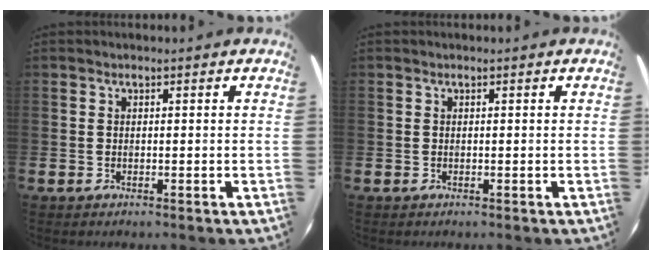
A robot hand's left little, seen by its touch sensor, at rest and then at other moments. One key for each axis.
{"total": 0.0}